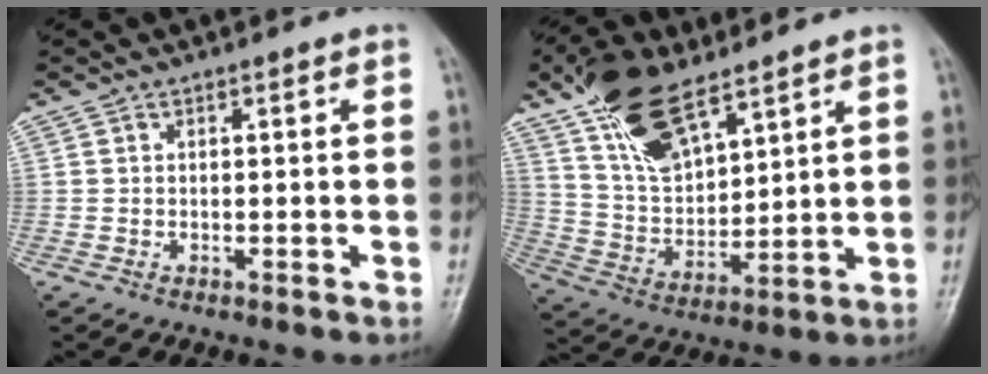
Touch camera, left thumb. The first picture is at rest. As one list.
[{"total": 15.4, "force": [10.1, 6.6, 9.5], "torque": [-0.150, -0.040, 0.203]}]